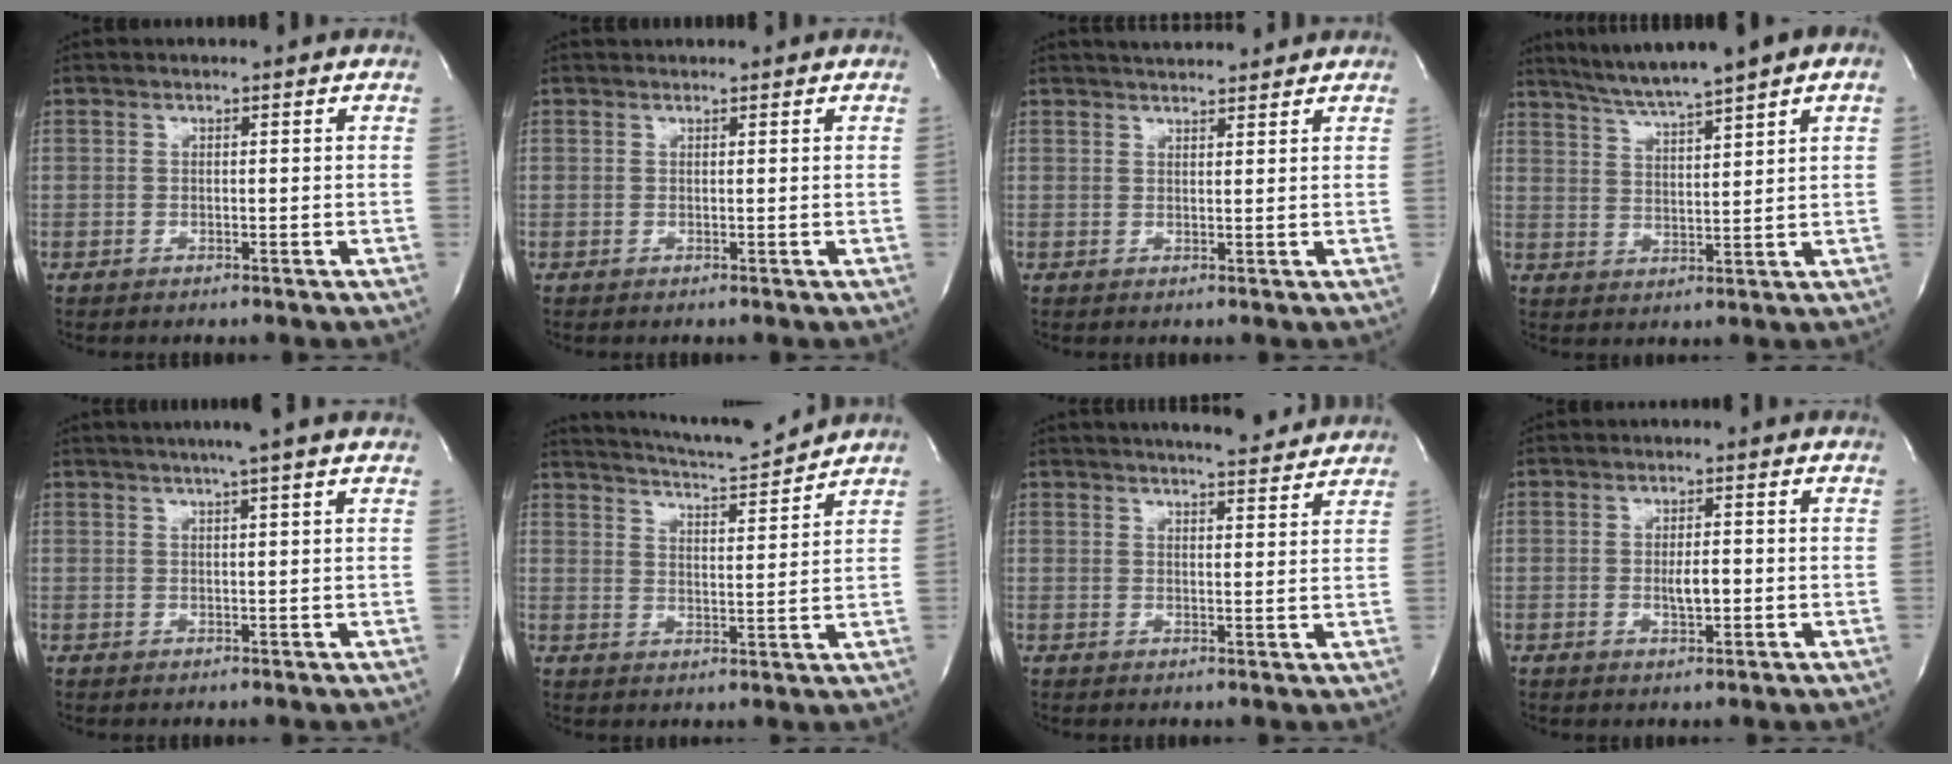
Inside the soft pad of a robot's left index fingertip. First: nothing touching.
{"total": 1.0, "force": [0.9, 0.2, 0.1], "torque": [-0.007, 0.015, 0.019]}
{"total": 5.7, "force": [5.4, 0.7, 1.7], "torque": [-0.031, 0.024, 0.076]}
{"total": 9.4, "force": [7.1, -0.4, 6.2], "torque": [-0.099, 0.024, 0.117]}
{"total": 5.8, "force": [4.4, -1.0, 3.6], "torque": [-0.055, 0.017, 0.058]}
{"total": 10.2, "force": [9.9, -0.9, 2.6], "torque": [-0.052, -0.011, 0.153]}
{"total": 10.2, "force": [9.4, 1.1, 3.8], "torque": [-0.056, 0.002, 0.115]}
{"total": 2.8, "force": [-0.4, 0.8, 2.6], "torque": [-0.048, -0.001, -0.004]}